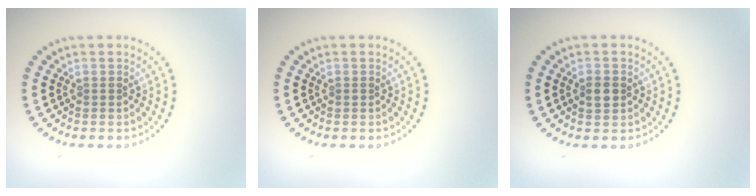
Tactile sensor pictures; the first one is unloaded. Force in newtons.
{"total": 0.0}
{"total": 1.7, "press": 1.7, "slide": 0.1}